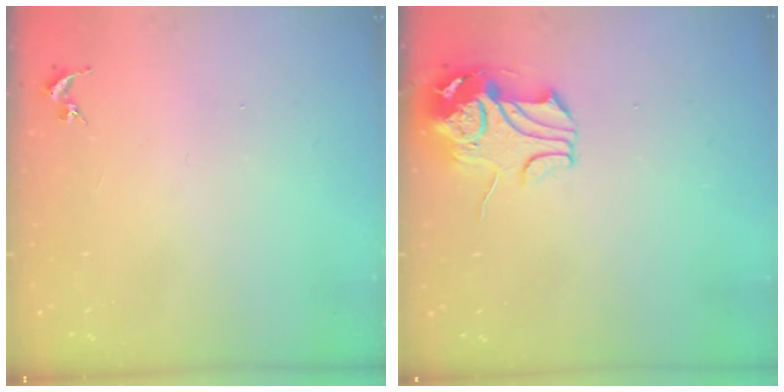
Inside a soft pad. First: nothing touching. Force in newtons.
{"total": 9.7, "press": 9.6, "slide": 1.7}